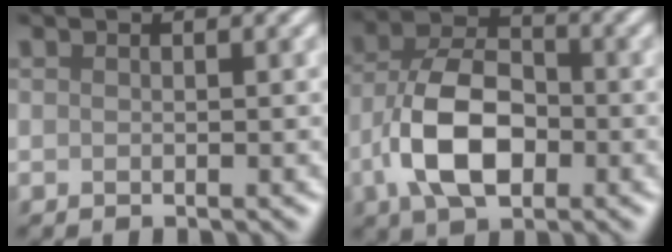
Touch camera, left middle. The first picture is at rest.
{"total": 7.6, "force": [-2.2, 4.3, 5.9], "torque": [-0.119, 0.011, -0.046]}